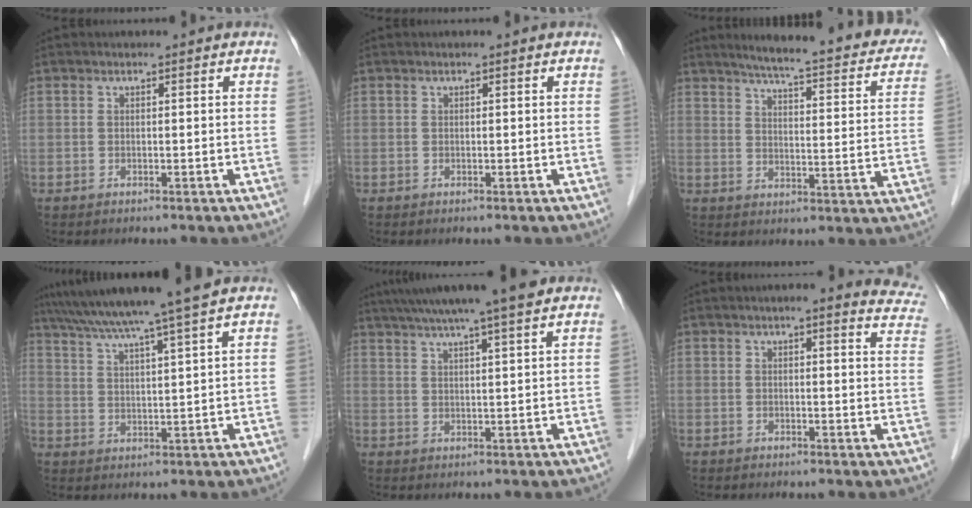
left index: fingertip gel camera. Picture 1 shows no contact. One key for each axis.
{"total": 0.0}
{"total": 23.5, "fx": 19.6, "fy": 3.4, "fz": 12.5, "tx": -0.160, "ty": -0.025, "tz": 0.227}
{"total": 12.2, "fx": 10.1, "fy": -2.2, "fz": 6.5, "tx": -0.110, "ty": 0.002, "tz": 0.153}
{"total": 11.5, "fx": 9.3, "fy": -0.5, "fz": 6.8, "tx": -0.114, "ty": 0.019, "tz": 0.128}
{"total": 11.1, "fx": 9.9, "fy": 1.9, "fz": 4.6, "tx": -0.022, "ty": -0.022, "tz": 0.079}